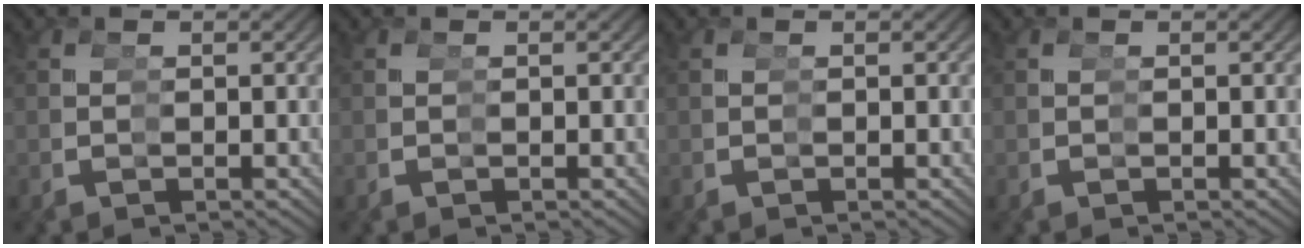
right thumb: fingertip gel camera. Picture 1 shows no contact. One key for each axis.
{"total": 0.0}
{"total": 0.0}
{"total": 0.0}